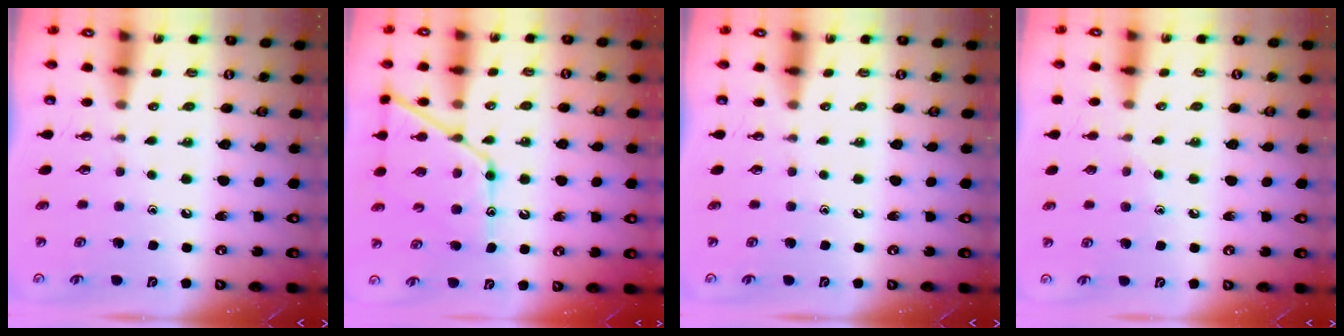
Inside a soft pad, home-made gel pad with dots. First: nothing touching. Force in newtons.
{"total": 13.6, "press": 13.6, "slide": 1.2}
{"total": 0.0}
{"total": 7.7, "press": 7.7, "slide": 0.7}